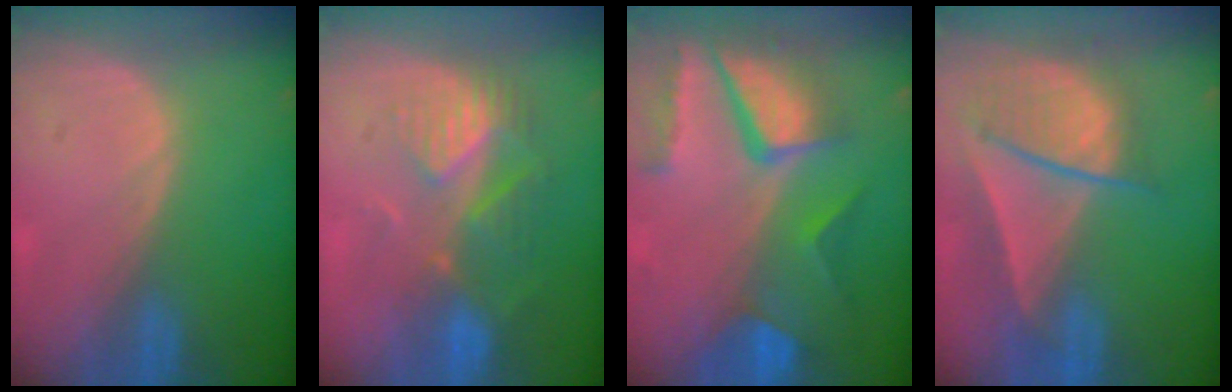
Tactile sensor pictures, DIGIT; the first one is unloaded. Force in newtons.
{"total": 8.9, "press": 7.7, "slide": 4.5}
{"total": 11.0, "press": 9.0, "slide": 6.3}
{"total": 8.6, "press": 7.7, "slide": 3.7}